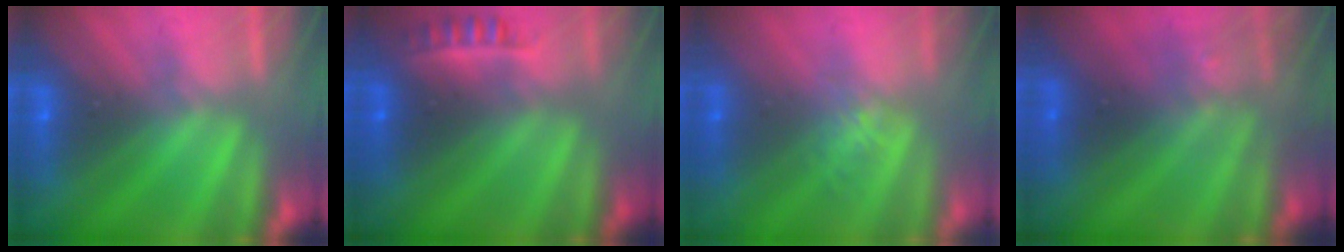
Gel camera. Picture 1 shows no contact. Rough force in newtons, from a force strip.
{"total": 2.3}
{"total": 1.4}
{"total": 2.8}